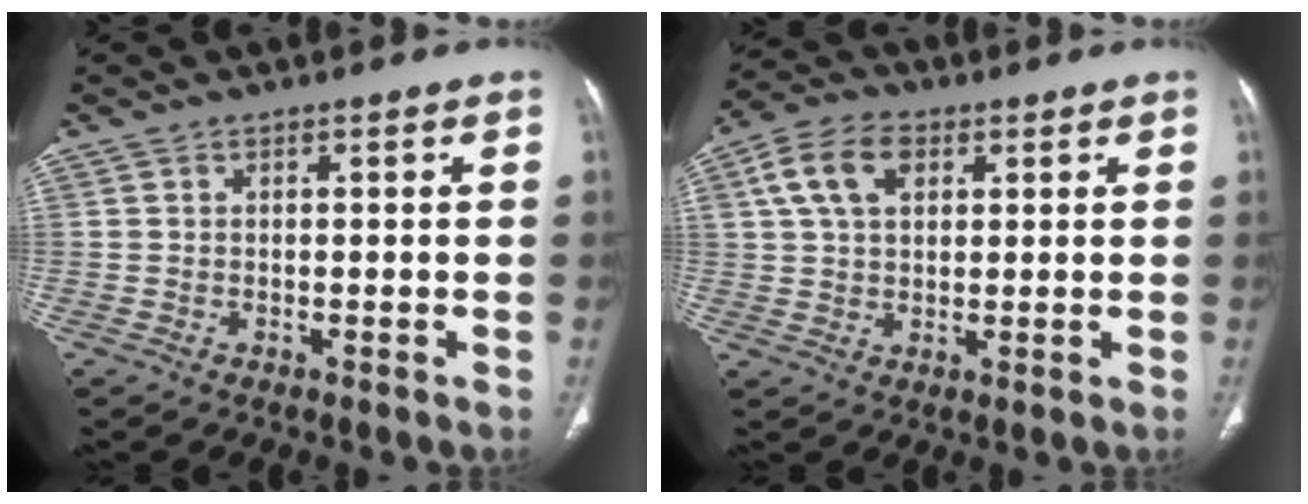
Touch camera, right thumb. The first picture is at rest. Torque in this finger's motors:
{"motor_torque": [1.05, 1.09, 1.10, -0.25, 0.24]}